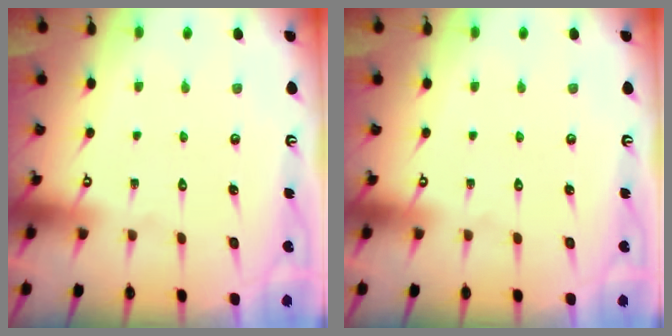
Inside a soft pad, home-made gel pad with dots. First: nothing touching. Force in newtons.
{"total": 0.0}